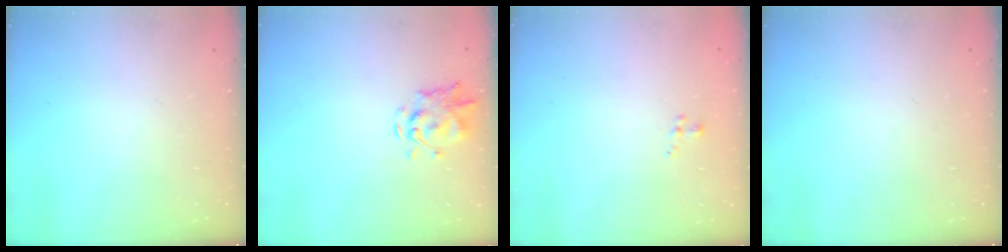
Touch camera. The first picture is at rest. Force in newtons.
{"total": 1.8, "press": 1.8, "slide": 0.4}
{"total": 0.8, "press": 0.6, "slide": 0.6}
{"total": 0.0}